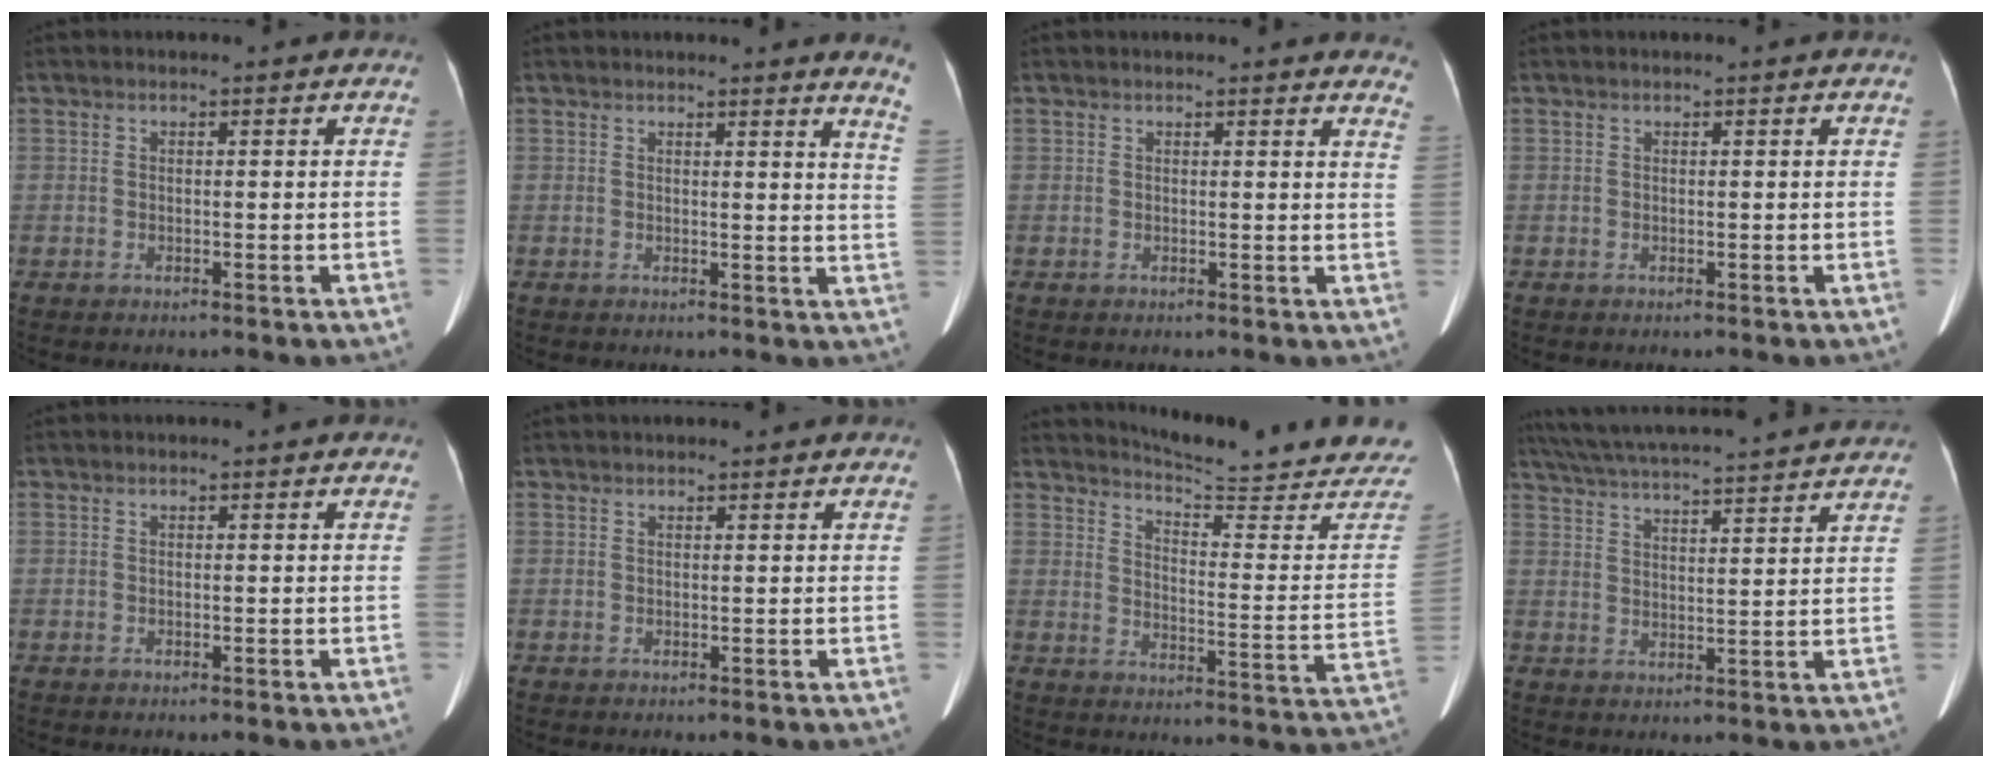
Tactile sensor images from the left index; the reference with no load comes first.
{"total": 6.2, "force": [5.7, -1.0, 2.3], "torque": [-0.024, -0.051, 0.032]}
{"total": 9.8, "force": [9.3, 1.7, 2.5], "torque": [0.004, -0.017, 0.074]}
{"total": 0.0}
{"total": 0.0}
{"total": 2.2, "force": [1.9, 0.4, 1.0], "torque": [-0.006, 0.029, 0.026]}
{"total": 21.1, "force": [20.3, 0.6, 5.9], "torque": [-0.082, -0.112, 0.241]}
{"total": 21.8, "force": [19.9, 0.9, 9.0], "torque": [-0.161, 0.020, 0.277]}